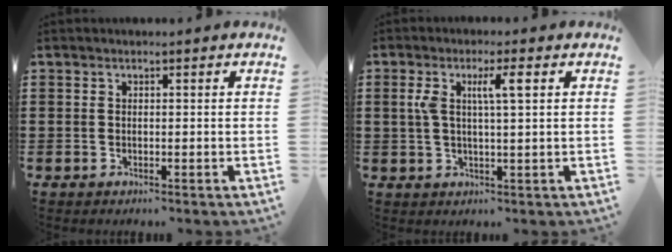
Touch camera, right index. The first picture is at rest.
{"total": 5.1, "force": [1.3, 0.9, 4.9], "torque": [-0.104, 0.001, 0.016]}